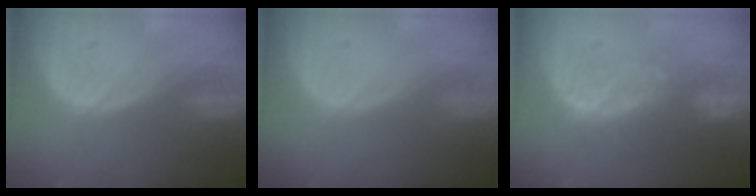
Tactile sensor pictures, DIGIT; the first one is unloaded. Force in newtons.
{"total": 0.0}
{"total": 9.1, "press": 8.0, "slide": 4.5}